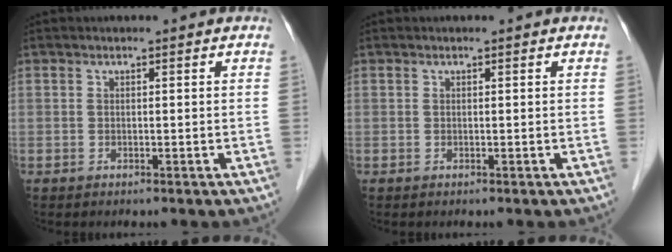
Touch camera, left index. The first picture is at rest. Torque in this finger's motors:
{"motor_torque": [0.00, 0.00, 0.00, 0.00]}